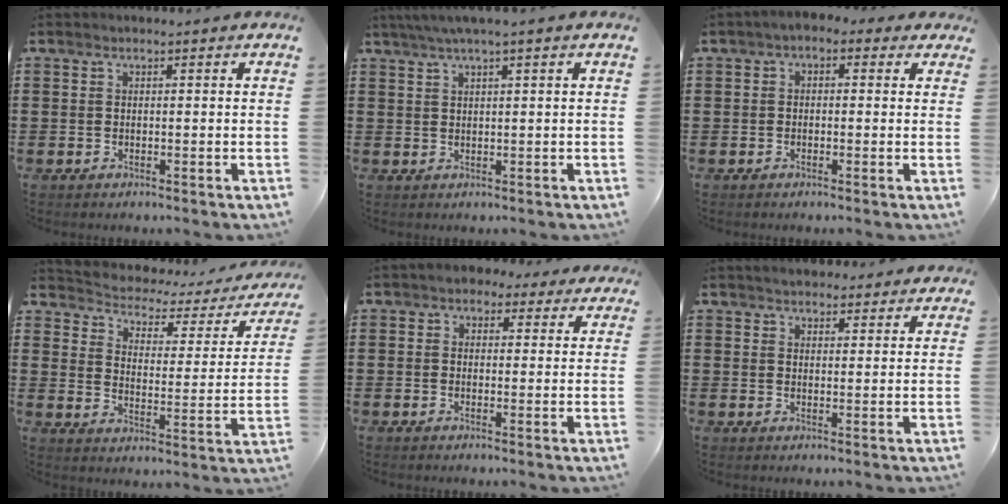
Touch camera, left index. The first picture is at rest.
{"total": 2.3, "force": [1.2, -0.2, 1.9], "torque": [-0.037, 0.000, 0.022]}
{"total": 1.6, "force": [-0.9, 0.9, 0.9], "torque": [-0.020, 0.007, -0.021]}
{"total": 2.6, "force": [2.3, 1.2, 0.7], "torque": [-0.034, -0.023, 0.029]}
{"total": 2.3, "force": [1.4, 1.7, 0.6], "torque": [-0.014, 0.007, 0.022]}
{"total": 2.7, "force": [2.7, 0.6, 0.1], "torque": [-0.008, -0.003, 0.051]}